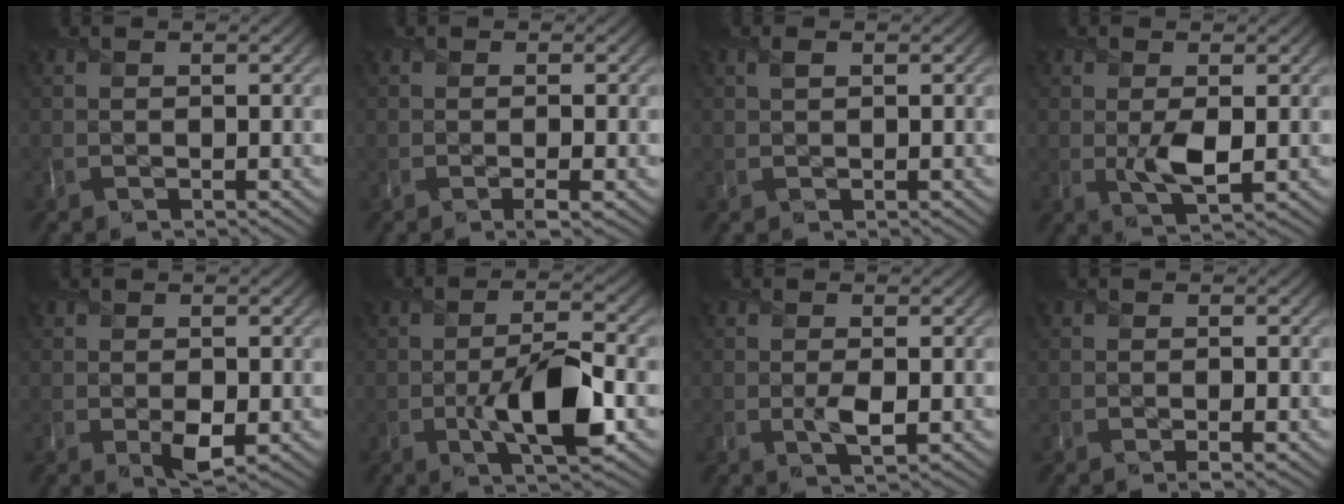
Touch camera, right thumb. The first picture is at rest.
{"total": 1.6, "force": [-0.6, 0.1, 1.5], "torque": [-0.029, -0.002, -0.015]}
{"total": 0.8, "force": [0.5, 0.3, 0.5], "torque": [-0.013, 0.001, 0.008]}
{"total": 3.5, "force": [0.0, 1.6, 3.1], "torque": [-0.066, -0.006, 0.002]}
{"total": 2.5, "force": [-0.5, 1.5, 1.9], "torque": [-0.037, -0.013, -0.004]}
{"total": 9.1, "force": [-2.5, 3.1, 8.2], "torque": [-0.142, -0.004, -0.046]}
{"total": 2.1, "force": [-0.2, 0.8, 1.9], "torque": [-0.041, -0.006, -0.002]}
{"total": 1.2, "force": [-0.5, 0.1, 1.1], "torque": [-0.022, -0.002, -0.012]}